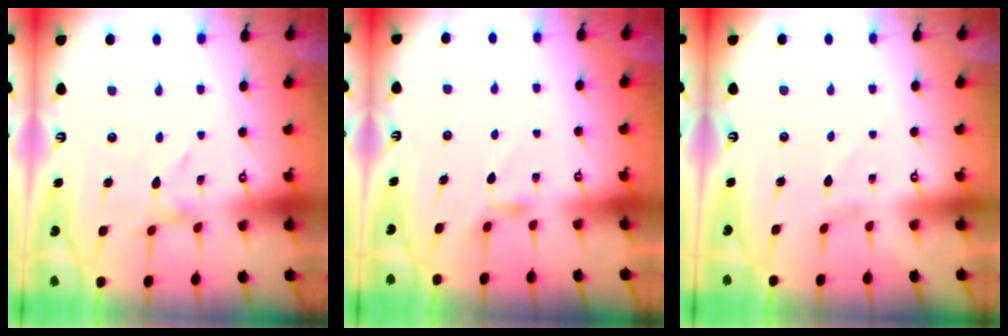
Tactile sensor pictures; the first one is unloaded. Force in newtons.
{"total": 3.9, "press": 3.9, "slide": 0.4}
{"total": 1.3, "press": 1.3, "slide": 0.1}